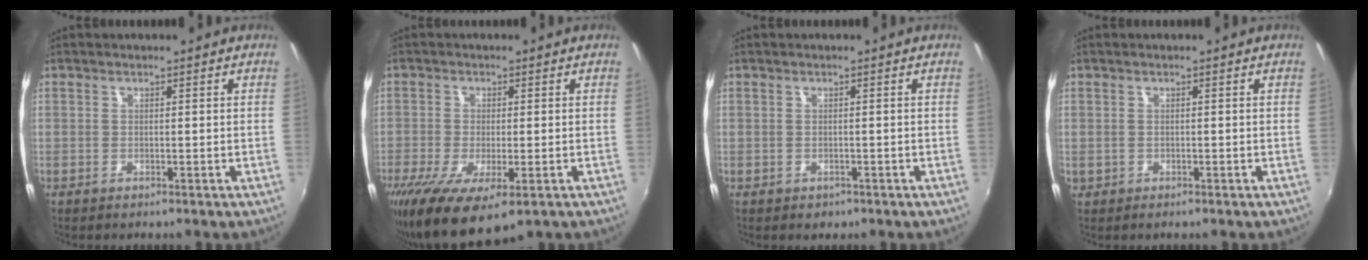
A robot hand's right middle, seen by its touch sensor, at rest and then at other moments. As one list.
[{"total": 11.0, "force": [-5.9, 3.4, 8.7], "torque": [-0.177, -0.052, -0.096]}, {"total": 1.5, "force": [-0.7, 1.2, 0.4], "torque": [-0.010, -0.006, -0.006]}, {"total": 1.0, "force": [-0.3, 0.9, 0.3], "torque": [-0.005, -0.003, -0.003]}]